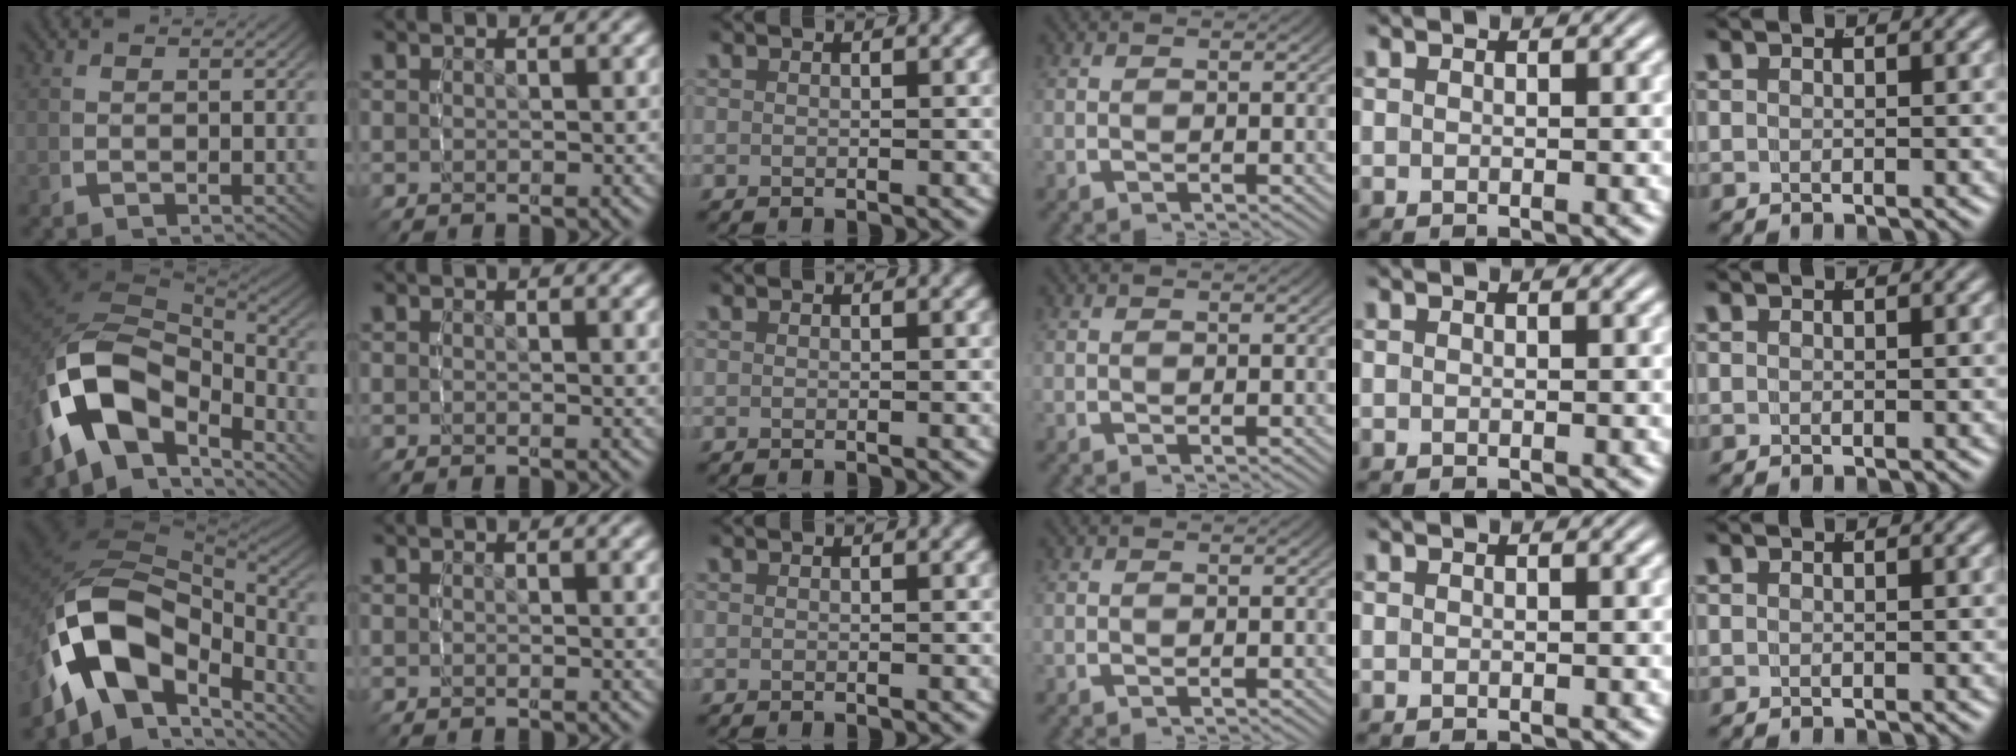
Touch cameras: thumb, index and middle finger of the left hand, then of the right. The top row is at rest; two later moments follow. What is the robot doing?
{"motion": "lift_and_place", "object": "screwdriver"}